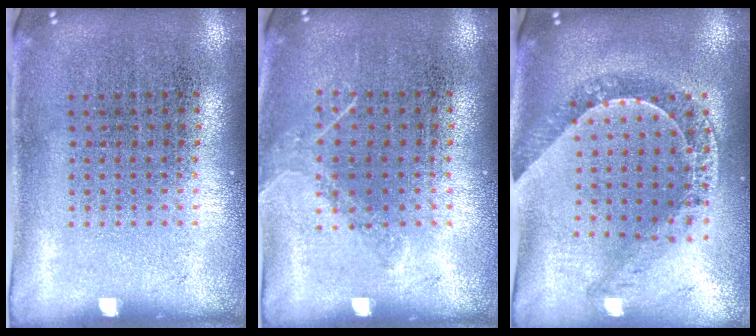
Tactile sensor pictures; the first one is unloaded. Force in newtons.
{"total": 0.9, "press": 0.9, "slide": 0.4}
{"total": 1.1, "press": 1.1, "slide": 0.3}